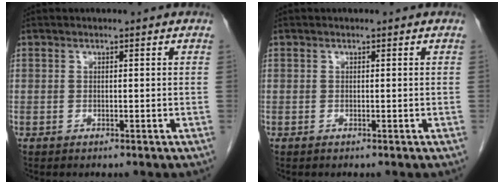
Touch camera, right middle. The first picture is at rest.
{"total": 0.0}